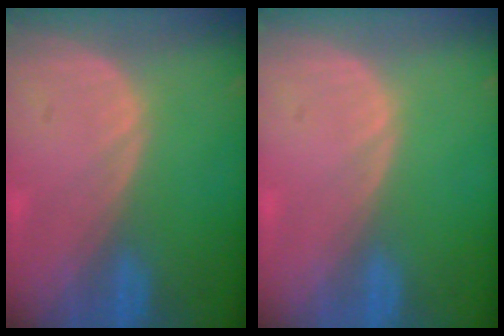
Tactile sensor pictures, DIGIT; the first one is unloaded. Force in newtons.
{"total": 0.0}